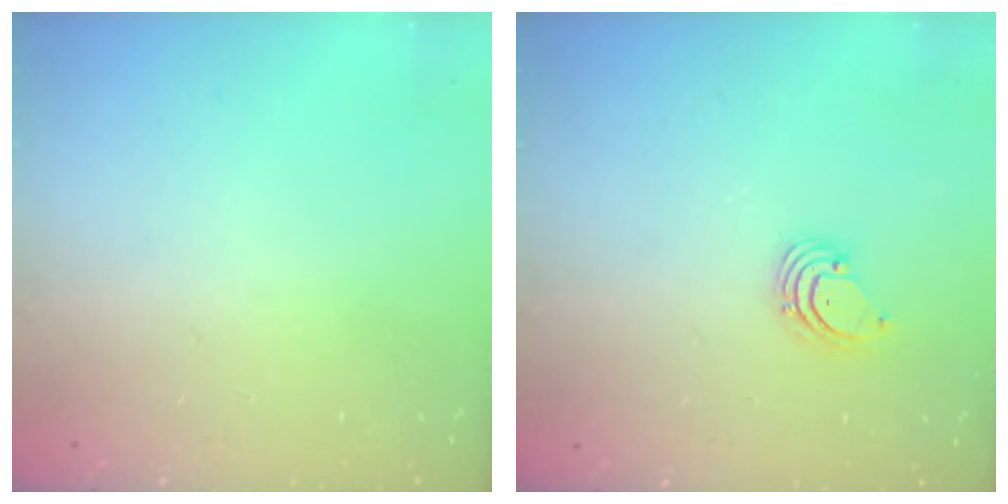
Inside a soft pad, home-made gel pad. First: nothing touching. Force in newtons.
{"total": 1.6, "press": 1.6, "slide": 0.1}